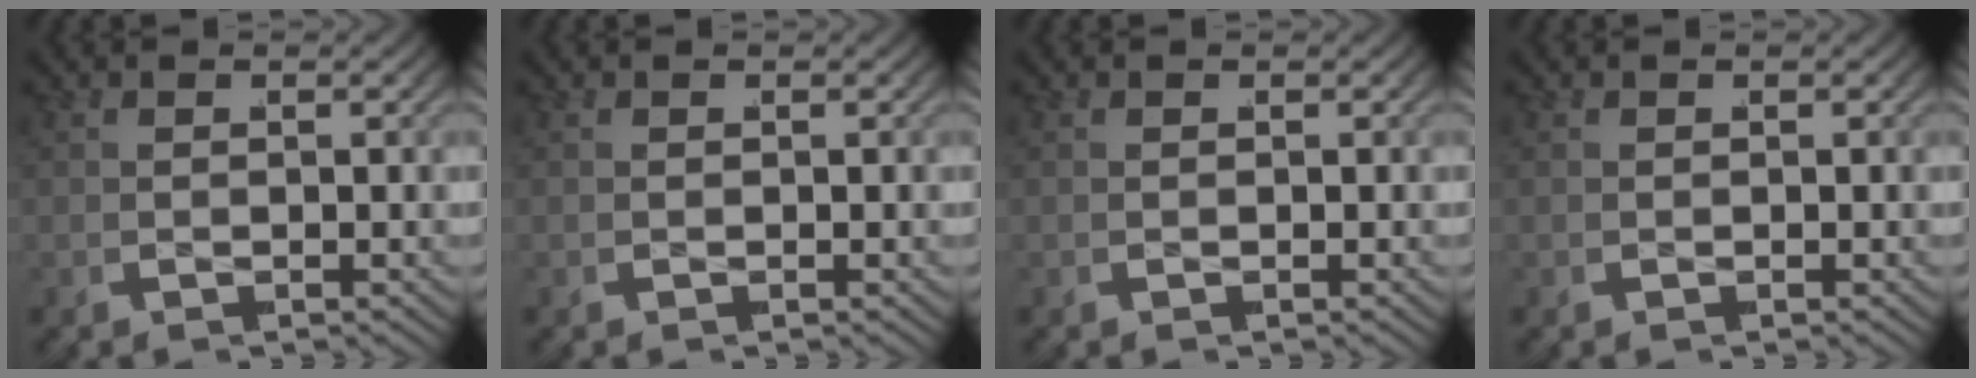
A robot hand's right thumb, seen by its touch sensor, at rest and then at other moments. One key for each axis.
{"total": 0.0}
{"total": 0.0}
{"total": 0.0}